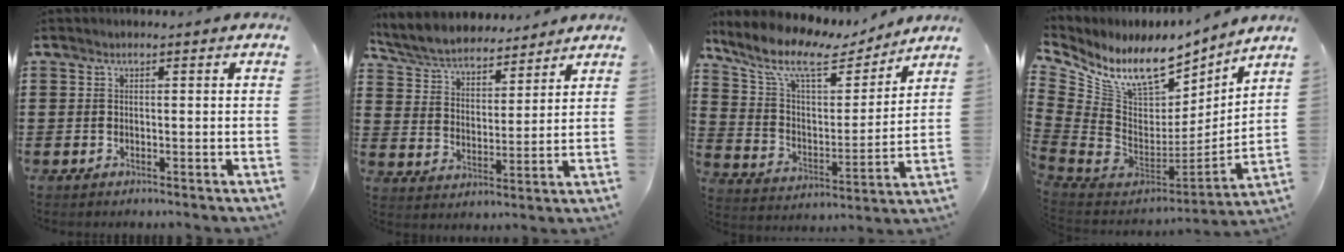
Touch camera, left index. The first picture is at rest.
{"total": 6.2, "force": [6.0, 1.1, 1.1], "torque": [-0.051, -0.030, 0.106]}
{"total": 11.1, "force": [8.3, 3.6, 6.4], "torque": [-0.158, -0.035, 0.141]}
{"total": 11.9, "force": [7.4, 5.9, 7.2], "torque": [-0.170, -0.055, 0.129]}